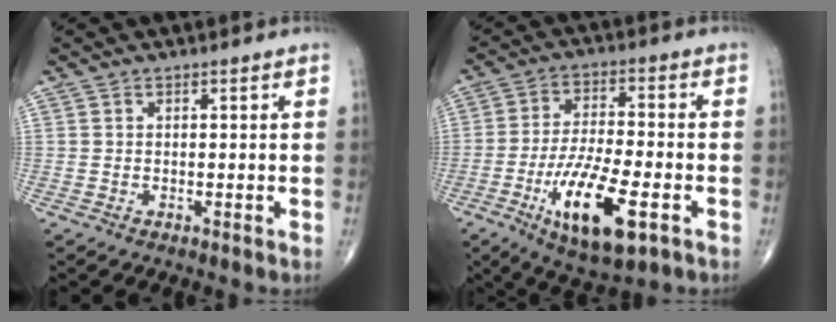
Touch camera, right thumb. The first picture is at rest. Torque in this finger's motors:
{"motor_torque": [0.26, 0.51, 0.91, 0.56, 0.39]}